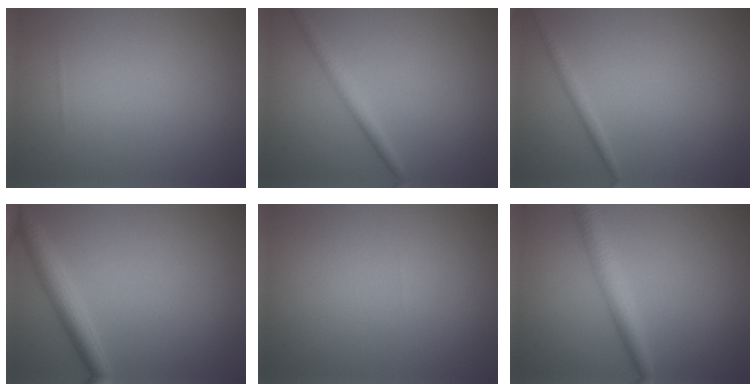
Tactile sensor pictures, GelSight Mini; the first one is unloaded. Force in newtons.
{"total": 1.8, "press": 1.8, "slide": 0.0}
{"total": 1.1, "press": 1.1, "slide": 0.1}
{"total": 3.0, "press": 3.0, "slide": 0.1}
{"total": 0.0}
{"total": 2.8, "press": 2.8, "slide": 0.1}